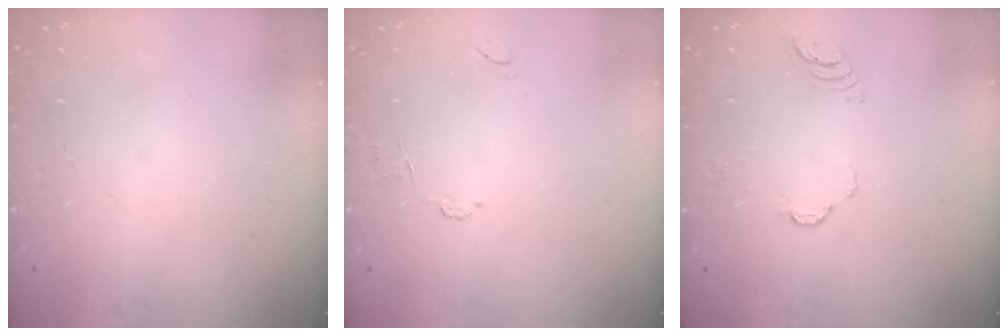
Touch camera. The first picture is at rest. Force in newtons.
{"total": 6.4, "press": 6.4, "slide": 0.6}
{"total": 3.0, "press": 3.0, "slide": 0.3}